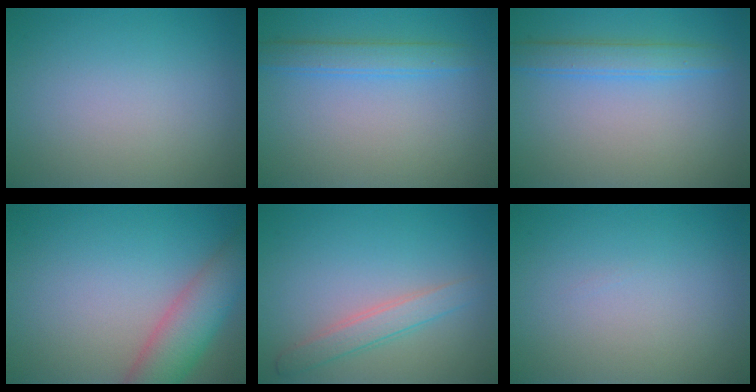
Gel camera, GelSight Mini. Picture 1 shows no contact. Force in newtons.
{"total": 3.4, "press": 3.4, "slide": 0.2}
{"total": 2.7, "press": 2.7, "slide": 0.1}
{"total": 5.5, "press": 5.5, "slide": 0.4}
{"total": 2.3, "press": 2.3, "slide": 0.1}
{"total": 0.0}